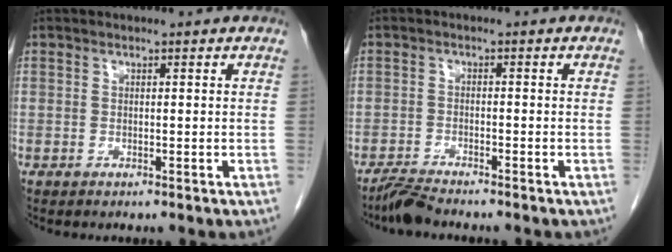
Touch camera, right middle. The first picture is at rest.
{"total": 3.1, "force": [-2.9, -0.2, 1.0], "torque": [-0.025, -0.015, -0.058]}